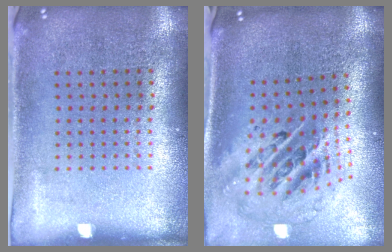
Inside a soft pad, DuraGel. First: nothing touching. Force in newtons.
{"total": 2.8, "press": 1.9, "slide": 2.1}